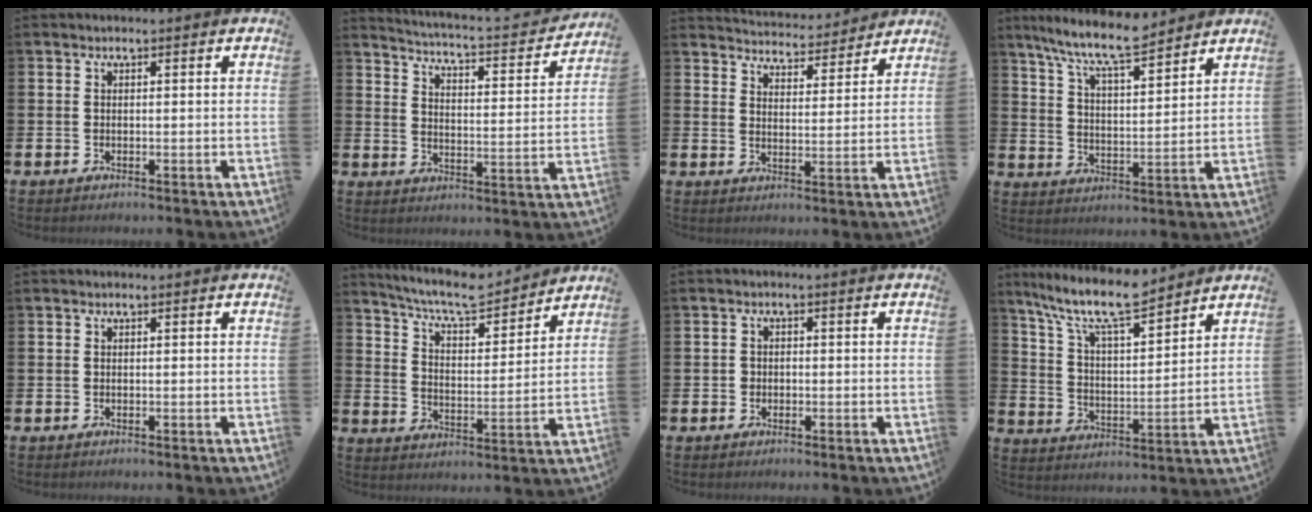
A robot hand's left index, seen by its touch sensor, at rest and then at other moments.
{"total": 3.7, "force": [3.5, 0.2, 1.0], "torque": [-0.036, -0.041, 0.049]}
{"total": 4.6, "force": [4.6, 0.5, -0.2], "torque": [-0.007, -0.040, 0.079]}
{"total": 9.9, "force": [8.7, 1.5, 4.4], "torque": [-0.105, -0.047, 0.152]}
{"total": 0.0}
{"total": 7.8, "force": [7.2, 1.5, 2.6], "torque": [-0.071, -0.048, 0.122]}
{"total": 1.1, "force": [-0.4, 1.0, 0.3], "torque": [-0.001, 0.003, -0.011]}
{"total": 10.7, "force": [9.3, 1.7, 5.1], "torque": [-0.121, -0.052, 0.161]}